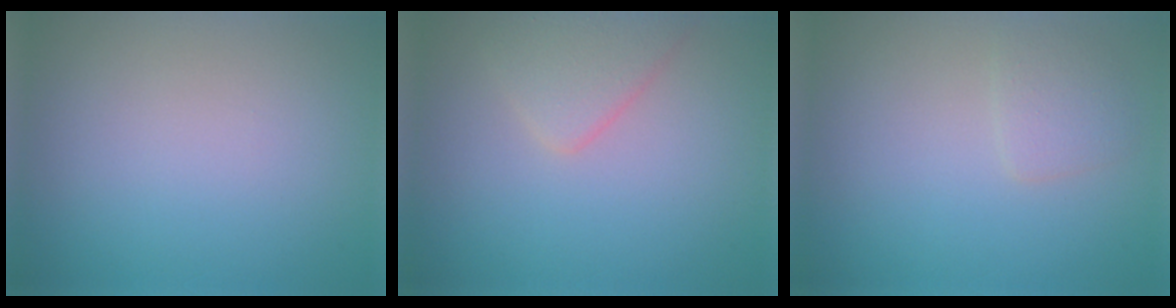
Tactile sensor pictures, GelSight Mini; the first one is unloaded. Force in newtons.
{"total": 2.7, "press": 2.7, "slide": 0.1}
{"total": 1.5, "press": 1.5, "slide": 0.1}